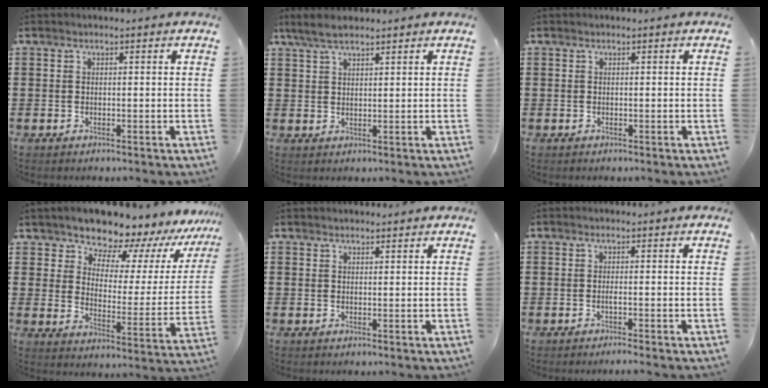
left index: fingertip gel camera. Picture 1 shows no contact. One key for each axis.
{"total": 4.0, "fx": 2.8, "fy": 1.3, "fz": 2.5, "tx": -0.056, "ty": 0.004, "tz": 0.053}
{"total": 0.0}
{"total": 8.5, "fx": 8.1, "fy": 2.6, "fz": 1.0, "tx": -0.043, "ty": -0.073, "tz": 0.143}
{"total": 1.0, "fx": 1.0, "fy": 0.2, "fz": 0.1, "tx": -0.004, "ty": 0.000, "tz": 0.020}
{"total": 1.2, "fx": -0.4, "fy": -0.4, "fz": 1.1, "tx": -0.020, "ty": -0.005, "tz": -0.009}